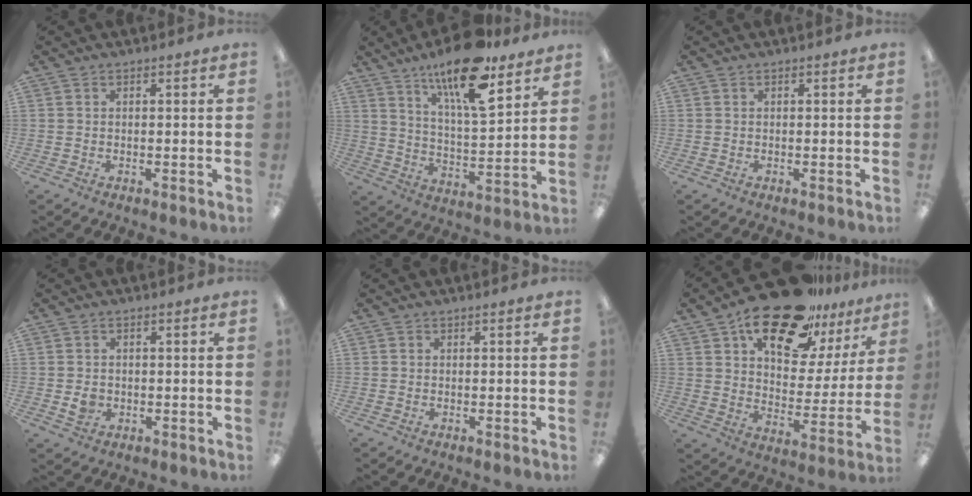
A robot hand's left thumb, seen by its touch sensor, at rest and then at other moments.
{"total": 17.5, "force": [12.7, 5.1, 10.9], "torque": [-0.180, -0.072, 0.207]}
{"total": 0.0}
{"total": 2.9, "force": [-0.3, 2.5, 1.5], "torque": [-0.010, -0.002, -0.007]}
{"total": 0.0}
{"total": 22.4, "force": [16.2, 9.5, 12.2], "torque": [-0.197, -0.096, 0.279]}